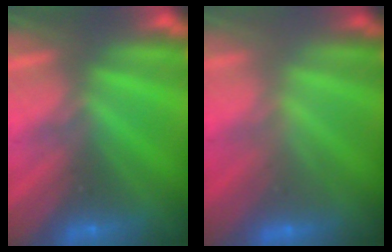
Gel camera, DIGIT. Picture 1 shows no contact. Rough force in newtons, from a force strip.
{"total": 2.3}